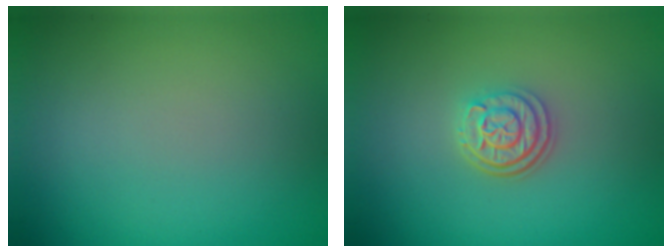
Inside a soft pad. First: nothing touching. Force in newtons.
{"total": 3.0, "press": 2.5, "slide": 1.8}